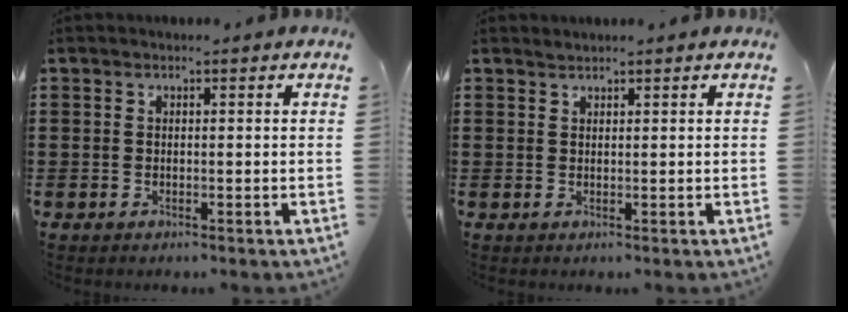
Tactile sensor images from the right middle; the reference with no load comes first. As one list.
[{"total": 0.7, "force": [0.7, 0.1, -0.1], "torque": [0.000, 0.000, 0.013]}]